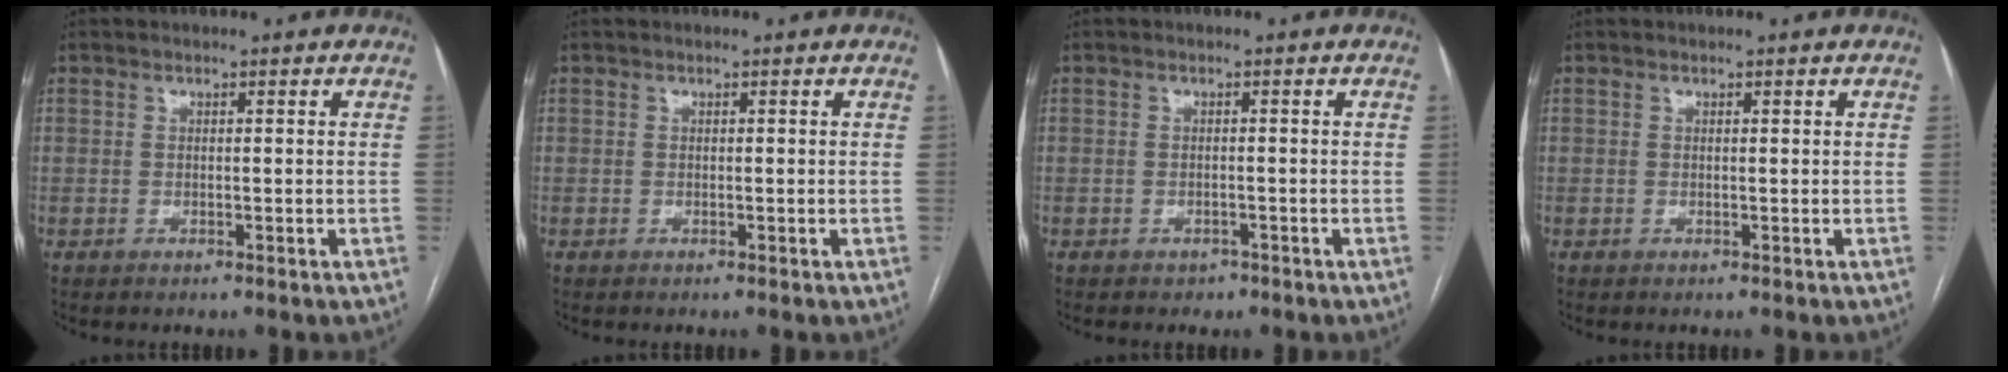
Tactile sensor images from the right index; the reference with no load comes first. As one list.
[{"total": 0.0}, {"total": 1.3, "force": [-0.9, 0.8, 0.2], "torque": [-0.009, 0.001, -0.011]}, {"total": 0.0}]